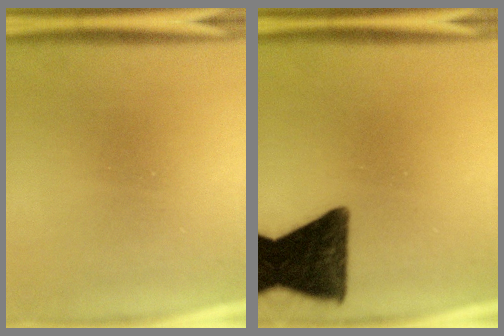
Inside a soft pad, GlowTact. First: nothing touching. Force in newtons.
{"total": 13.4}